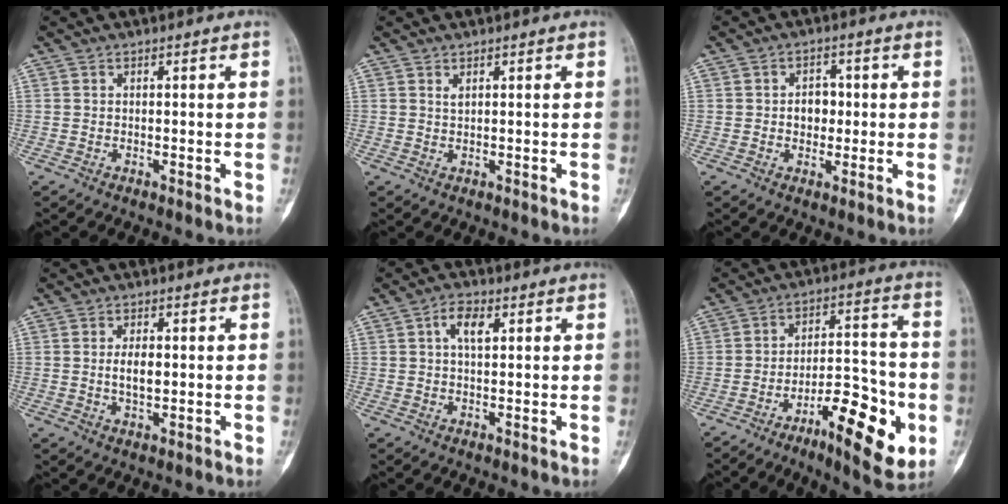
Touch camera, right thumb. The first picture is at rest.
{"total": 0.7, "force": [0.5, 0.4, 0.3], "torque": [-0.004, 0.000, 0.012]}
{"total": 4.1, "force": [0.0, 3.2, 2.5], "torque": [-0.016, 0.009, -0.002]}
{"total": 4.0, "force": [0.2, 2.1, 3.4], "torque": [-0.054, -0.003, 0.004]}
{"total": 4.3, "force": [1.4, 2.2, 3.4], "torque": [-0.057, 0.005, 0.022]}
{"total": 16.2, "force": [-6.5, 5.9, 13.6], "torque": [-0.181, 0.035, -0.095]}